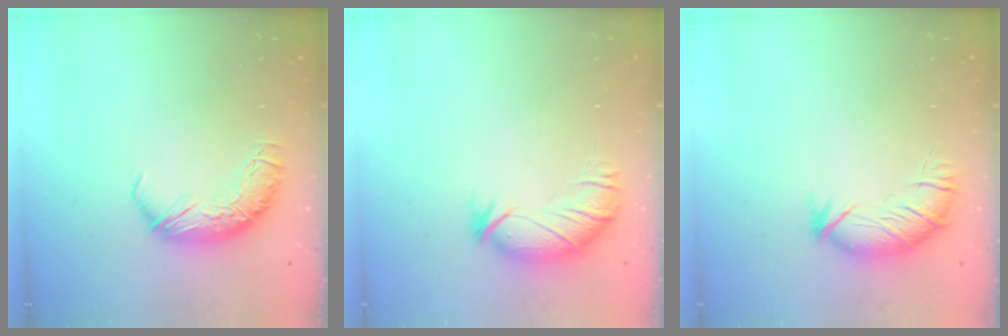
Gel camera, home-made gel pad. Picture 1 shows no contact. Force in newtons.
{"total": 2.9, "press": 2.4, "slide": 1.7}
{"total": 3.5, "press": 3.4, "slide": 0.9}